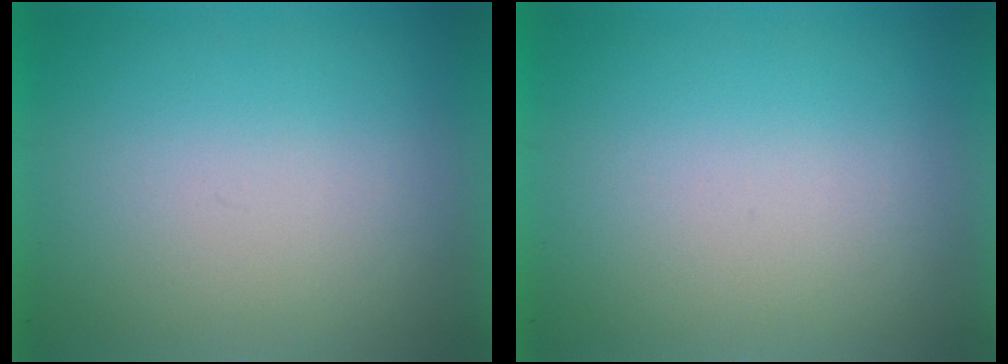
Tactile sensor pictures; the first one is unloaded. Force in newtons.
{"total": 0.0}